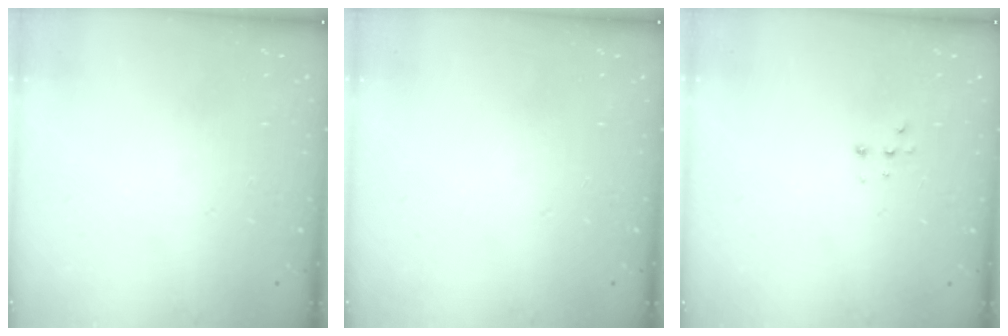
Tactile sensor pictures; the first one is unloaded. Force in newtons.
{"total": 0.0}
{"total": 2.2, "press": 2.2, "slide": 0.5}